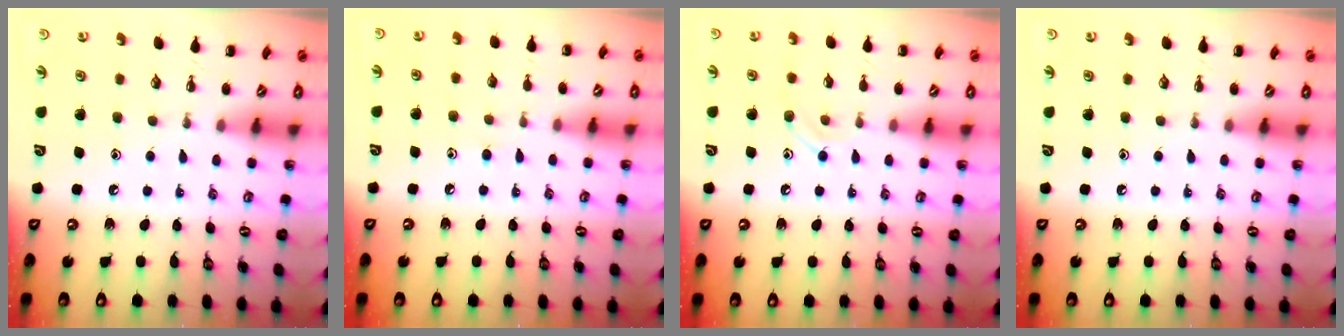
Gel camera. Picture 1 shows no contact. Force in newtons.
{"total": 4.3, "press": 4.0, "slide": 1.6}
{"total": 8.0, "press": 7.8, "slide": 1.4}
{"total": 0.0}